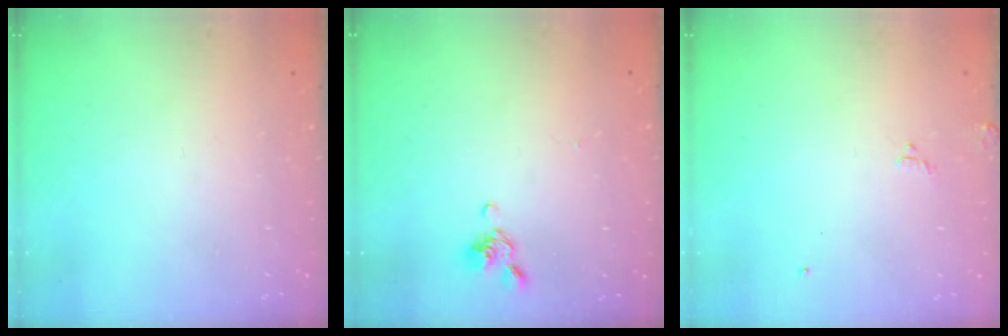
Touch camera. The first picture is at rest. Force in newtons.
{"total": 5.1, "press": 4.9, "slide": 1.0}
{"total": 2.4, "press": 2.4, "slide": 0.4}